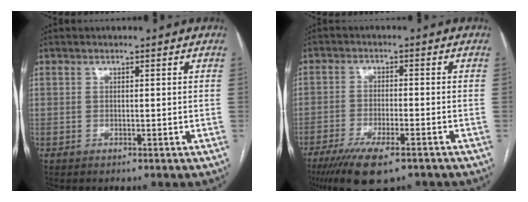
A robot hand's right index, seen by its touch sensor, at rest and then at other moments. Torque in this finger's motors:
{"motor_torque": [1.41, -0.73, 0.43, 0.05]}